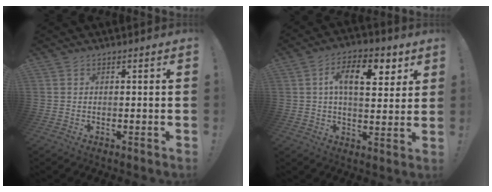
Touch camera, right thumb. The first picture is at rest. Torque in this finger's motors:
{"motor_torque": [0.20, 0.22, 0.10, 0.09, 0.29]}